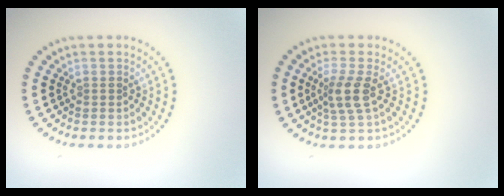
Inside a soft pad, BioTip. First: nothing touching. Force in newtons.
{"total": 2.7, "press": 2.2, "slide": 1.6}